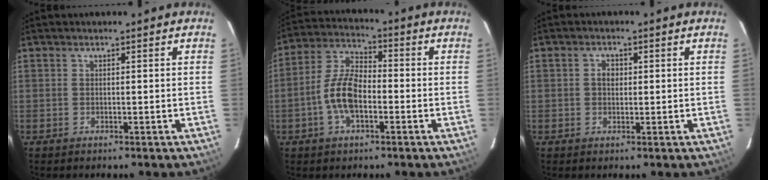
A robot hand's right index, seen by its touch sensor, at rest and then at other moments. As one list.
[{"total": 9.4, "force": [-2.7, 4.6, 7.8], "torque": [-0.165, 0.013, -0.054]}, {"total": 1.9, "force": [0.2, 1.5, 1.2], "torque": [-0.019, 0.007, 0.002]}]